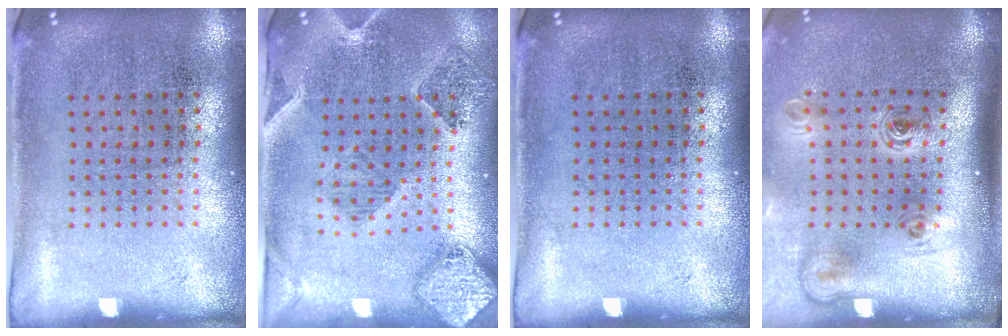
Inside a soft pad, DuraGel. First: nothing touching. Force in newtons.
{"total": 1.6, "press": 1.6, "slide": 0.3}
{"total": 0.0}
{"total": 2.3, "press": 1.4, "slide": 1.8}